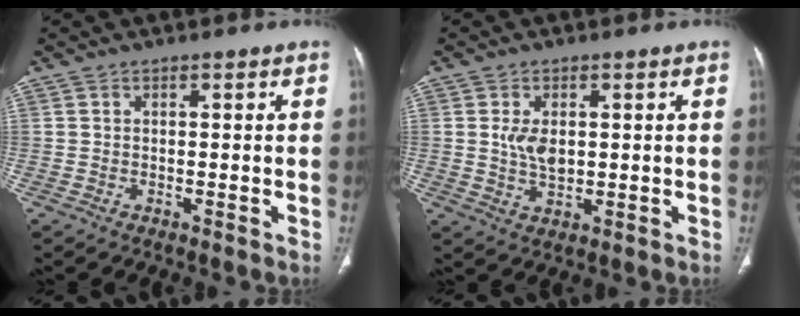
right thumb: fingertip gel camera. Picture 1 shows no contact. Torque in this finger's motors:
{"motor_torque": [0.09, 1.39, -0.06, 0.15, 0.27]}